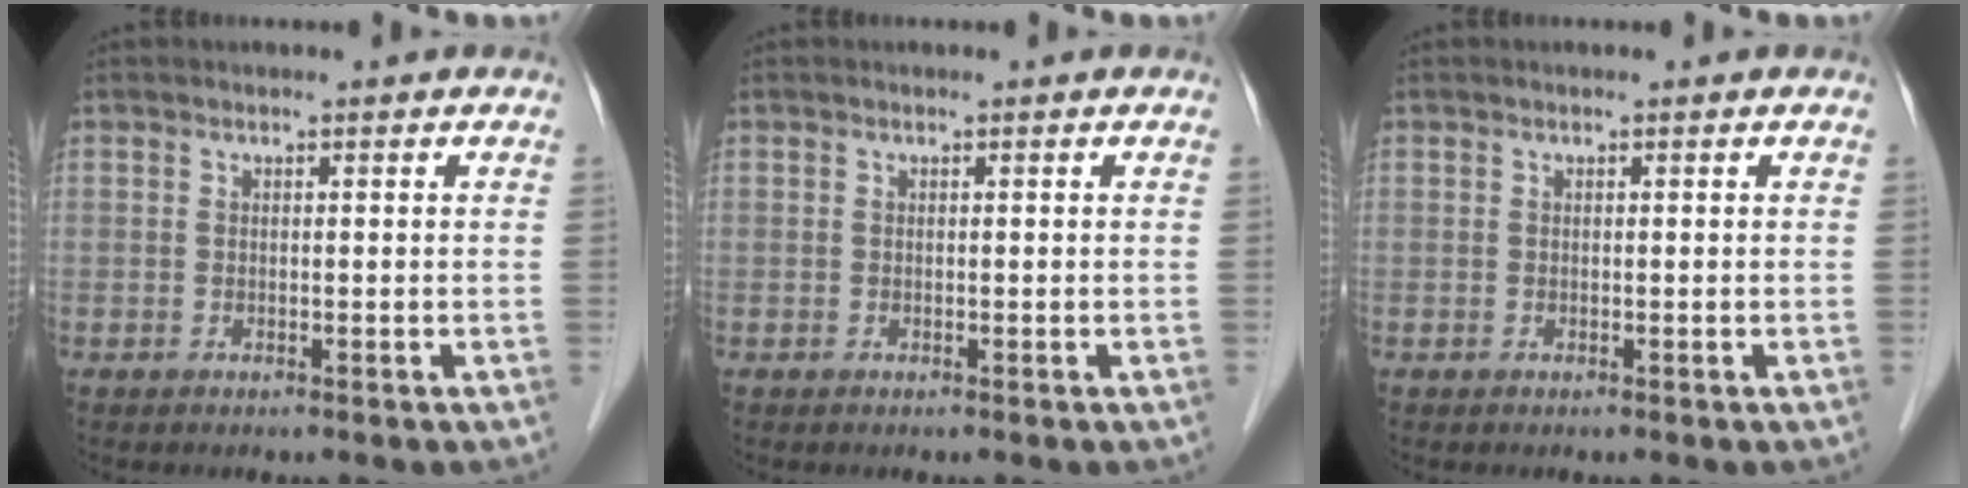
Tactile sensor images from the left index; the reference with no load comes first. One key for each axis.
{"total": 0.0}
{"total": 0.0}